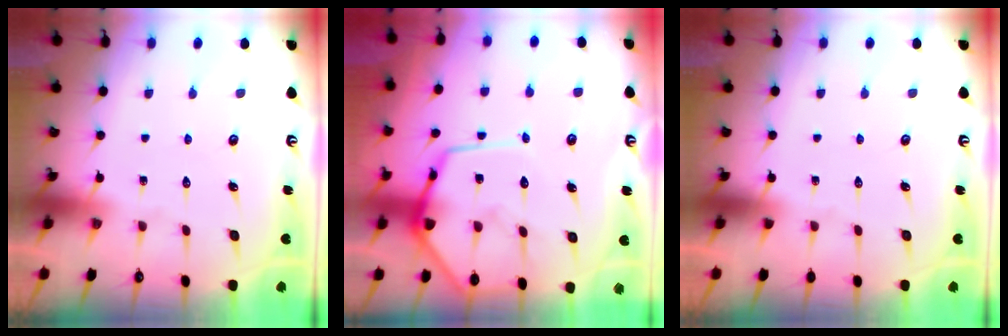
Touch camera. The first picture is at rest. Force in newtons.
{"total": 12.9, "press": 12.9, "slide": 1.2}
{"total": 0.0}